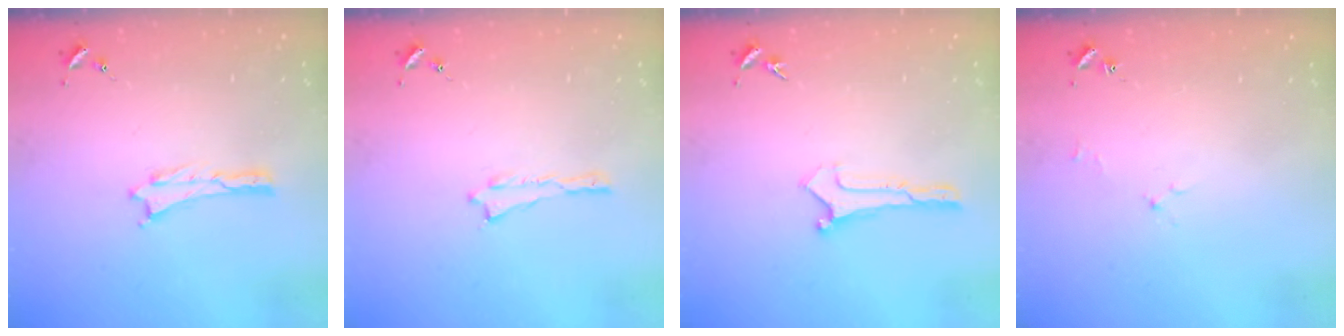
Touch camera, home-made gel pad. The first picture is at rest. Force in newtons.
{"total": 0.0}
{"total": 0.0}
{"total": 1.7, "press": 1.6, "slide": 0.3}